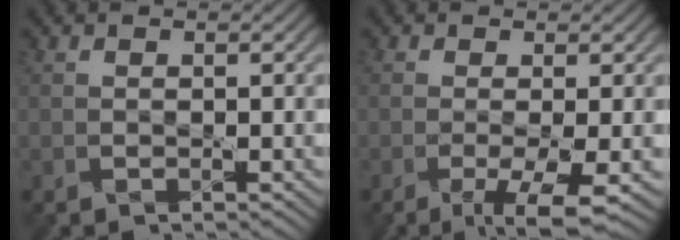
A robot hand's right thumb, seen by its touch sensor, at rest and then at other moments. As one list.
[{"total": 5.2, "force": [-2.1, 1.1, 4.6], "torque": [-0.086, -0.002, -0.034]}]